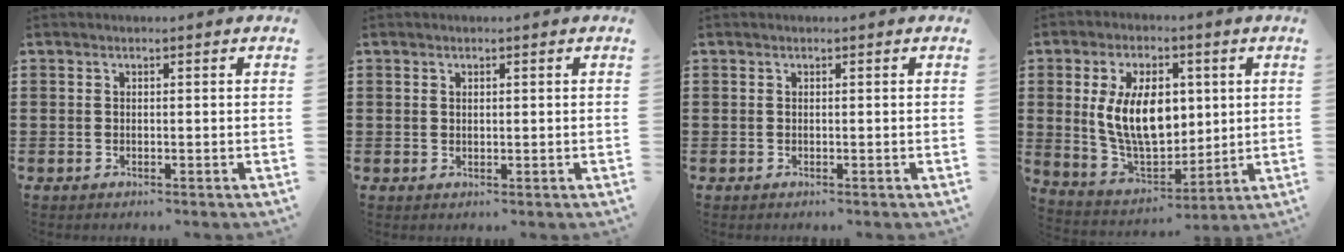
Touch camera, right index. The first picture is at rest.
{"total": 0.6, "force": [0.4, 0.4, 0.3], "torque": [-0.006, 0.003, 0.008]}
{"total": 0.0}
{"total": 11.9, "force": [2.0, 7.2, 9.2], "torque": [-0.194, 0.006, 0.034]}